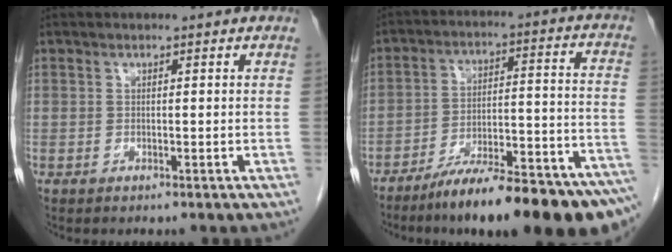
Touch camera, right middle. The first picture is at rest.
{"total": 21.1, "force": [-16.0, 1.8, 13.6], "torque": [-0.127, 0.021, -0.245]}